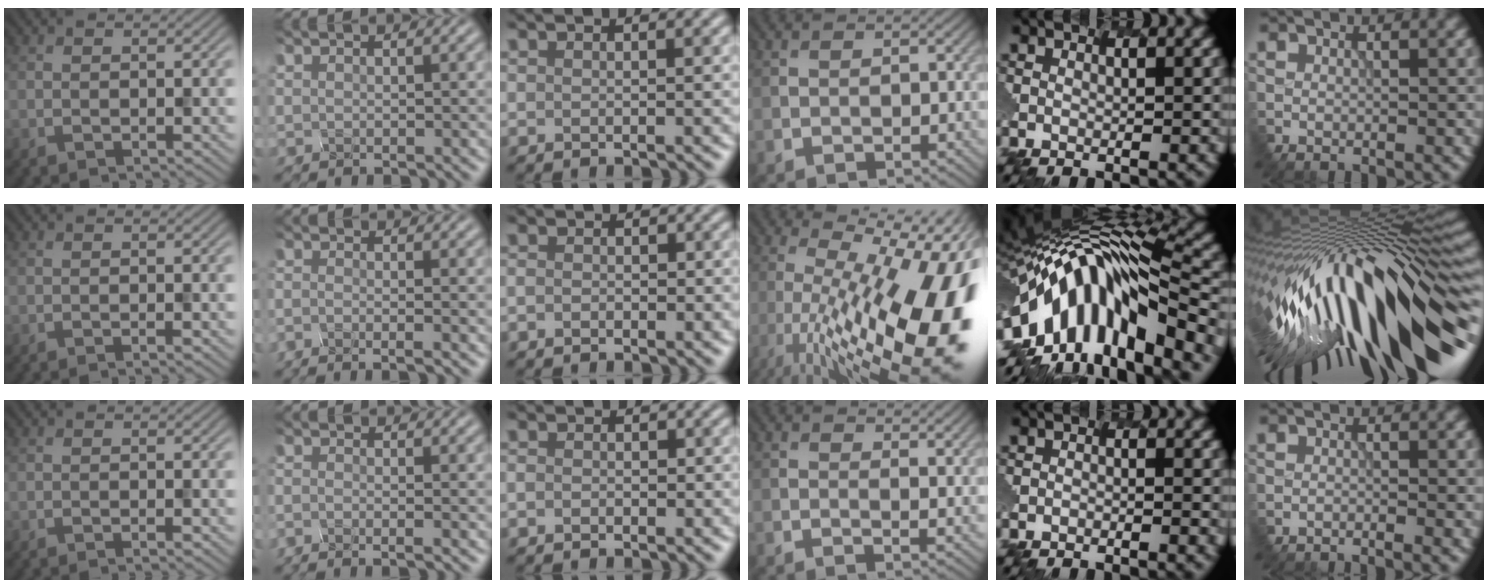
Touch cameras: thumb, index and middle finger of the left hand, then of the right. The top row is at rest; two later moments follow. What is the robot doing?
{"motion": "disassemble", "object": "hinged tin"}